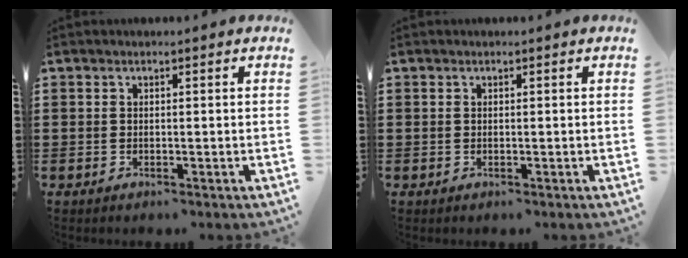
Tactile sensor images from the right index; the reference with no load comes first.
{"total": 0.0}